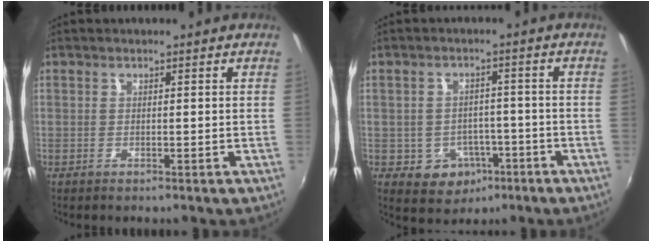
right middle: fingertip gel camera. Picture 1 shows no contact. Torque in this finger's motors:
{"motor_torque": [0.47, -0.38, 0.03, 0.02]}